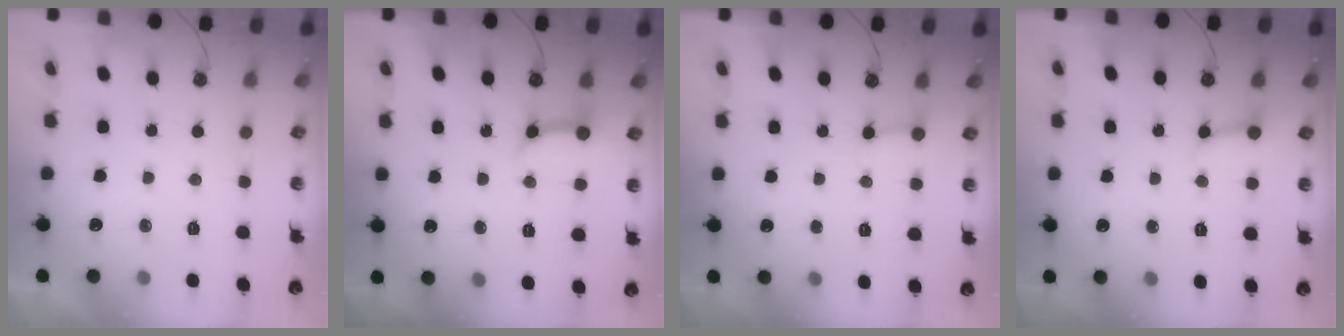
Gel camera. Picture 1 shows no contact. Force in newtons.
{"total": 9.7, "press": 9.6, "slide": 1.0}
{"total": 2.2, "press": 2.2, "slide": 0.5}
{"total": 2.9, "press": 2.9, "slide": 0.4}